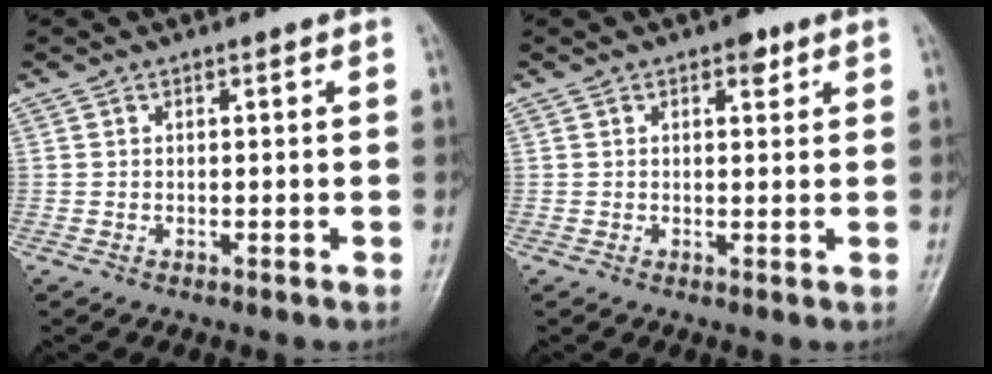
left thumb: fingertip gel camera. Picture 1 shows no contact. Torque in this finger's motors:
{"motor_torque": [0.25, -0.09, 0.12, -0.25, 0.00]}